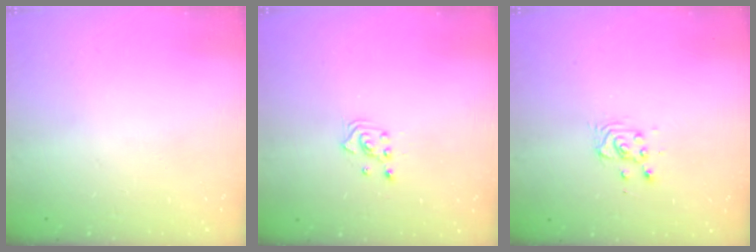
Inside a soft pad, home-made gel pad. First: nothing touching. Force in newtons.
{"total": 2.5, "press": 2.5, "slide": 0.3}
{"total": 3.1, "press": 3.1, "slide": 0.2}